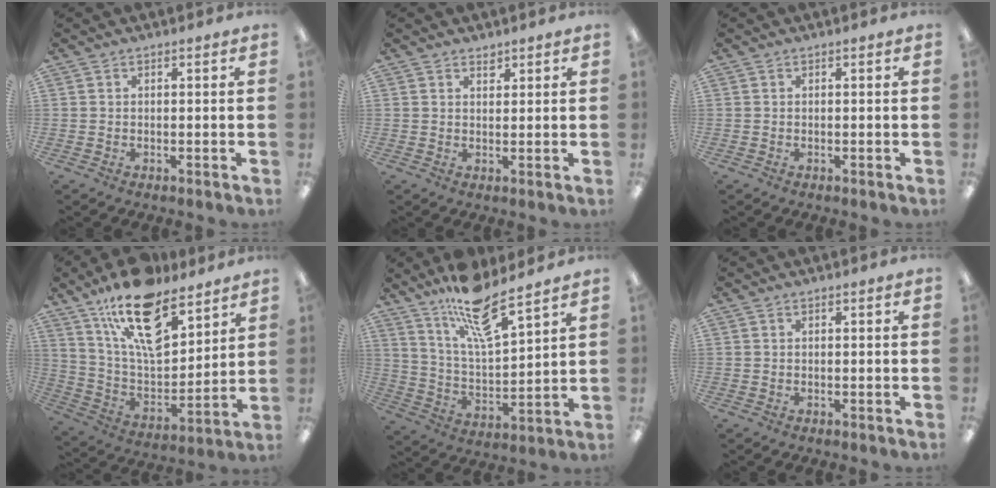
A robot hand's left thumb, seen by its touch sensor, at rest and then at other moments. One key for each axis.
{"total": 1.8, "fx": 1.6, "fy": 0.8, "fz": 0.4, "tx": 0.007, "ty": -0.009, "tz": 0.026}
{"total": 0.0}
{"total": 20.4, "fx": 13.9, "fy": 8.6, "fz": 12.1, "tx": -0.210, "ty": -0.079, "tz": 0.245}
{"total": 14.6, "fx": 11.5, "fy": 3.5, "fz": 8.3, "tx": -0.144, "ty": -0.070, "tz": 0.195}
{"total": 0.0}